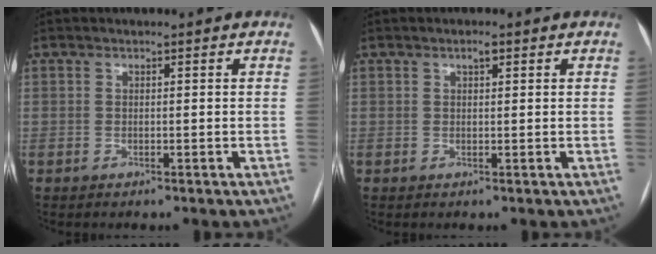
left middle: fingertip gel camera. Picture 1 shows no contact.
{"total": 1.2, "force": [0.7, 0.4, 0.9], "torque": [-0.016, 0.004, 0.010]}